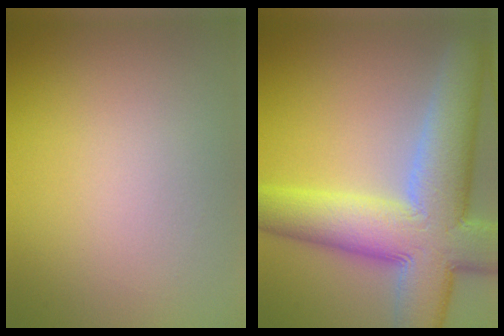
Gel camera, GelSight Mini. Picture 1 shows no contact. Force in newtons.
{"total": 12.4, "press": 12.4, "slide": 0.9}